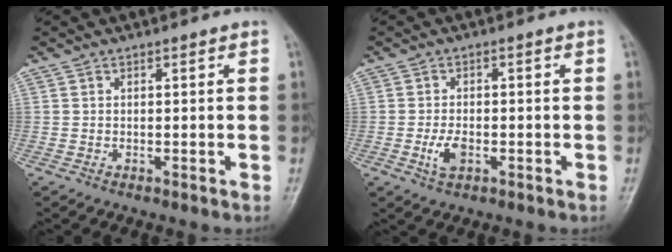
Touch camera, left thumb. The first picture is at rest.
{"total": 3.6, "force": [-1.4, 1.9, 2.7], "torque": [-0.056, 0.005, -0.023]}